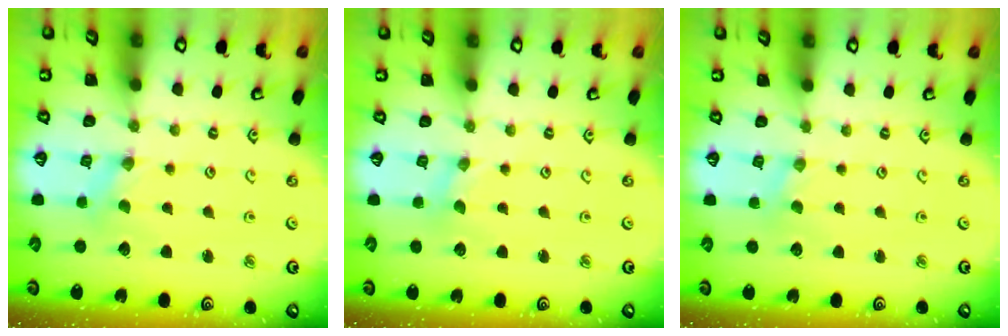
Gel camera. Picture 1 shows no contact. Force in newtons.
{"total": 0.0}
{"total": 0.8, "press": 0.8, "slide": 0.1}